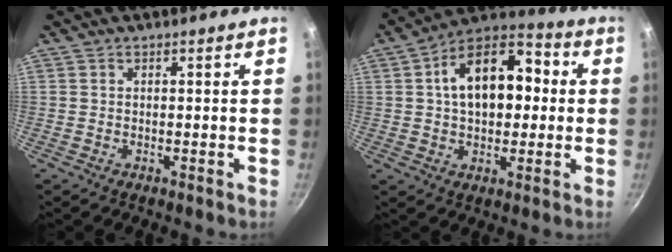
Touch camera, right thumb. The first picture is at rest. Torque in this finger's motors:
{"motor_torque": [-0.22, 0.83, 0.19, 0.10, 0.12]}